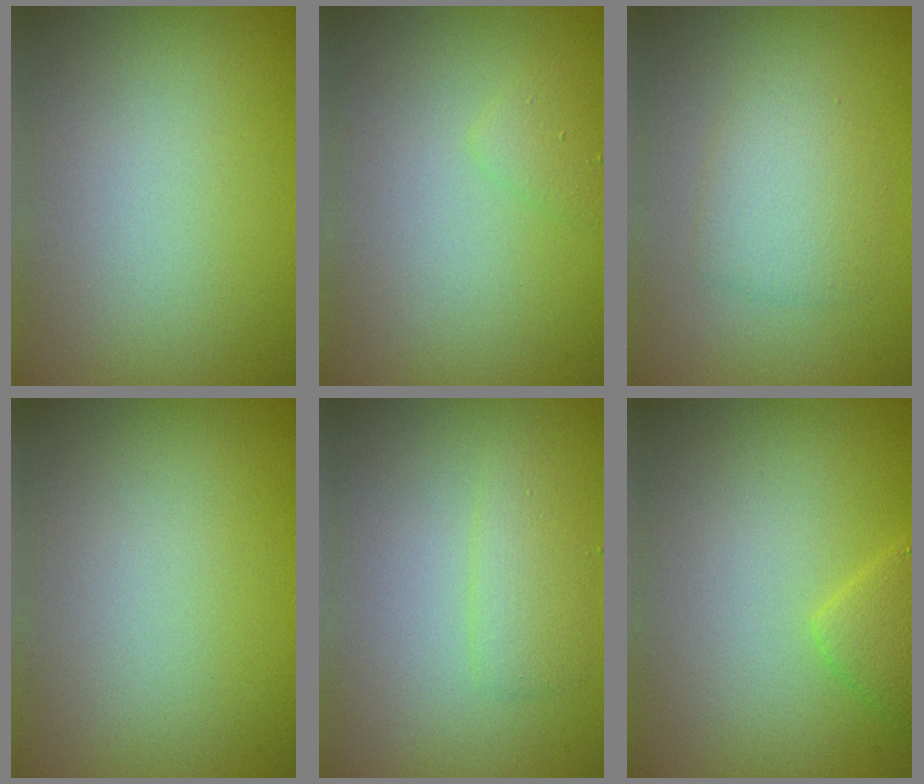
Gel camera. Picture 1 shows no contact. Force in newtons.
{"total": 1.2, "press": 1.2, "slide": 0.0}
{"total": 2.7, "press": 2.7, "slide": 0.1}
{"total": 0.0}
{"total": 1.9, "press": 1.9, "slide": 0.1}
{"total": 2.1, "press": 2.1, "slide": 0.1}